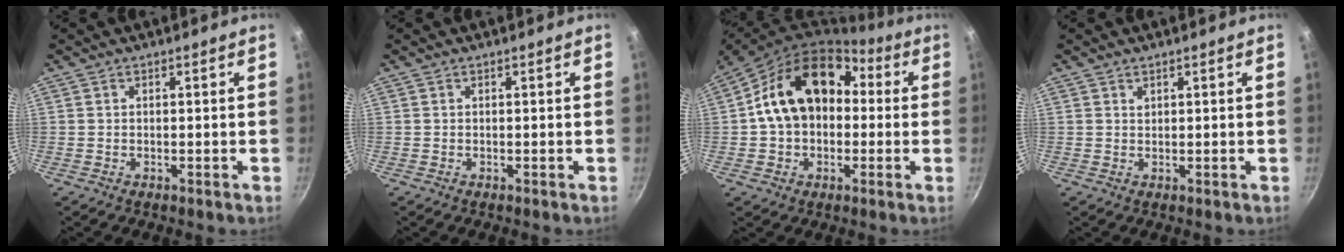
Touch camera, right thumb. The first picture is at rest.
{"total": 0.0}
{"total": 17.7, "force": [1.8, 13.0, 11.9], "torque": [-0.170, 0.050, 0.020]}
{"total": 0.8, "force": [0.6, 0.5, 0.3], "torque": [-0.004, -0.001, 0.011]}